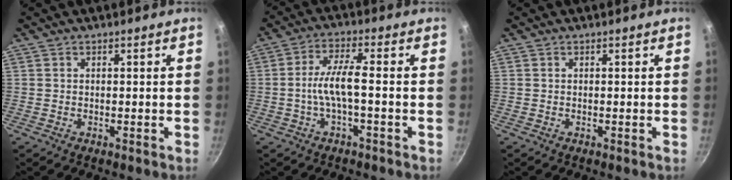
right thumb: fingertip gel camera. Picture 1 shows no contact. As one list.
[{"total": 6.3, "force": [-1.4, 1.3, 6.0], "torque": [-0.130, 0.025, -0.033]}, {"total": 0.0}]